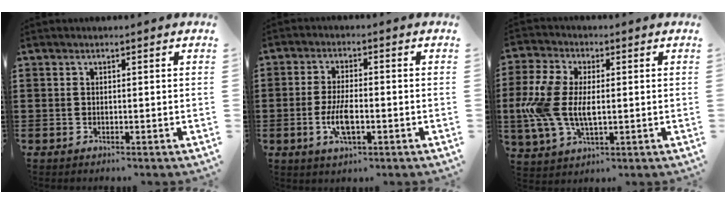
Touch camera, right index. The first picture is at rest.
{"total": 5.5, "force": [-1.5, 1.9, 4.9], "torque": [-0.110, -0.003, -0.034]}
{"total": 9.6, "force": [-0.2, 5.5, 7.8], "torque": [-0.192, 0.000, -0.011]}